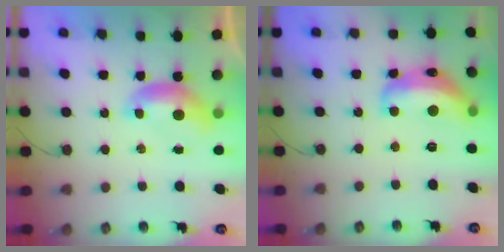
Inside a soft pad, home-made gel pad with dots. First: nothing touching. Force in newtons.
{"total": 9.0, "press": 8.9, "slide": 0.9}